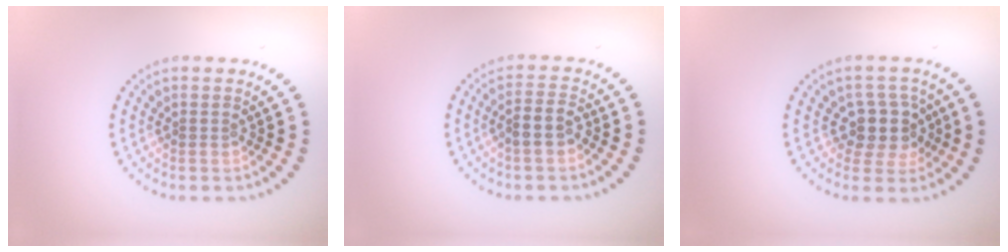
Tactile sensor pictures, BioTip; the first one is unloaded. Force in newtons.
{"total": 2.4, "press": 2.2, "slide": 1.0}
{"total": 3.3, "press": 2.9, "slide": 1.6}